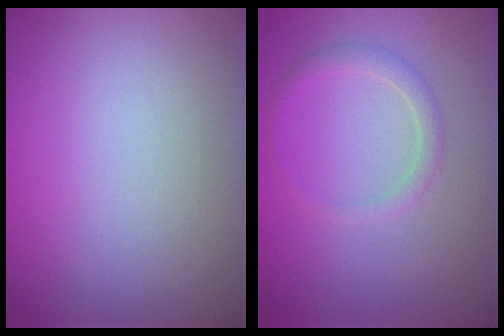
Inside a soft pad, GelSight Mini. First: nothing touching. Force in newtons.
{"total": 1.5, "press": 1.5, "slide": 0.1}